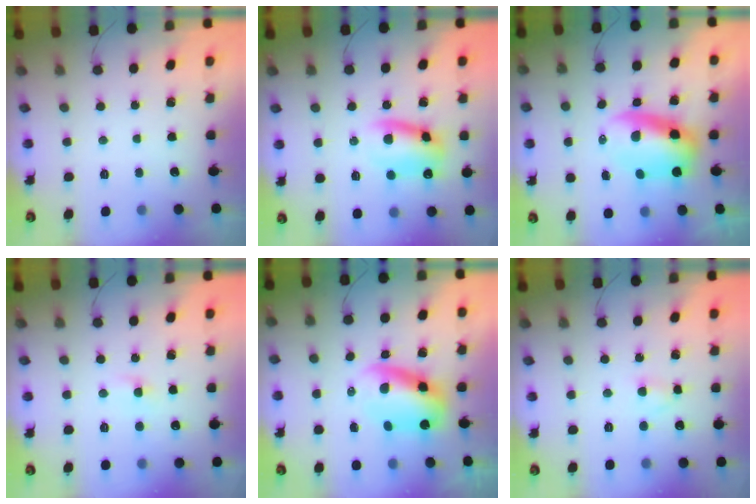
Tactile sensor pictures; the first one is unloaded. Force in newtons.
{"total": 10.4, "press": 10.3, "slide": 1.6}
{"total": 9.4, "press": 9.1, "slide": 2.5}
{"total": 1.5, "press": 1.2, "slide": 0.8}
{"total": 7.2, "press": 7.1, "slide": 1.3}
{"total": 2.4, "press": 2.2, "slide": 1.1}